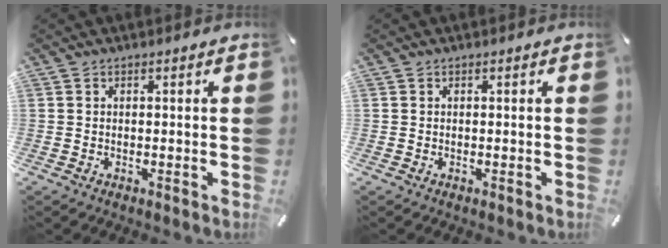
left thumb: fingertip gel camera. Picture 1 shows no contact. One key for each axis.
{"total": 0.0}